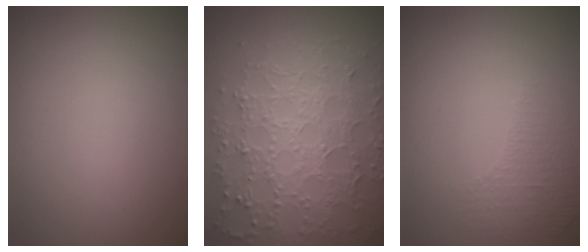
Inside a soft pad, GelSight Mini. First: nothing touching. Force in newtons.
{"total": 7.7, "press": 5.6, "slide": 5.3}
{"total": 1.1, "press": 0.7, "slide": 0.8}